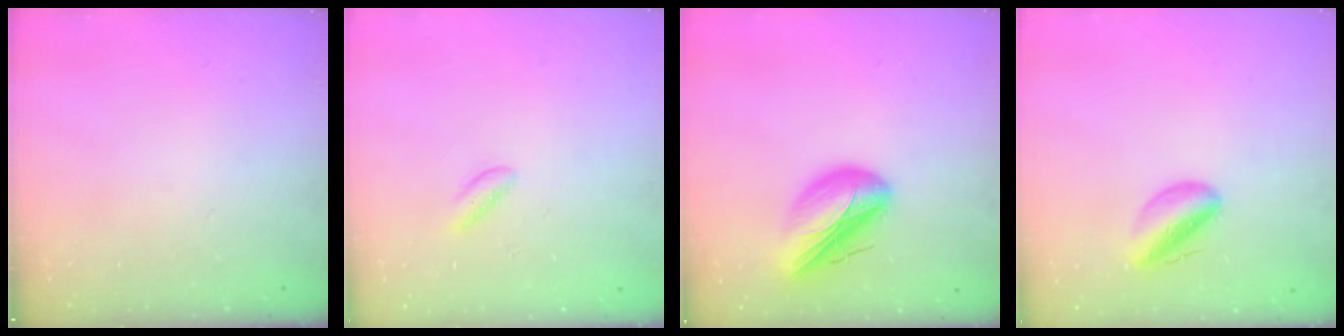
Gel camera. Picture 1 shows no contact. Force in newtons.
{"total": 1.6, "press": 1.6, "slide": 0.4}
{"total": 15.7, "press": 15.1, "slide": 4.1}
{"total": 7.3, "press": 6.9, "slide": 2.3}